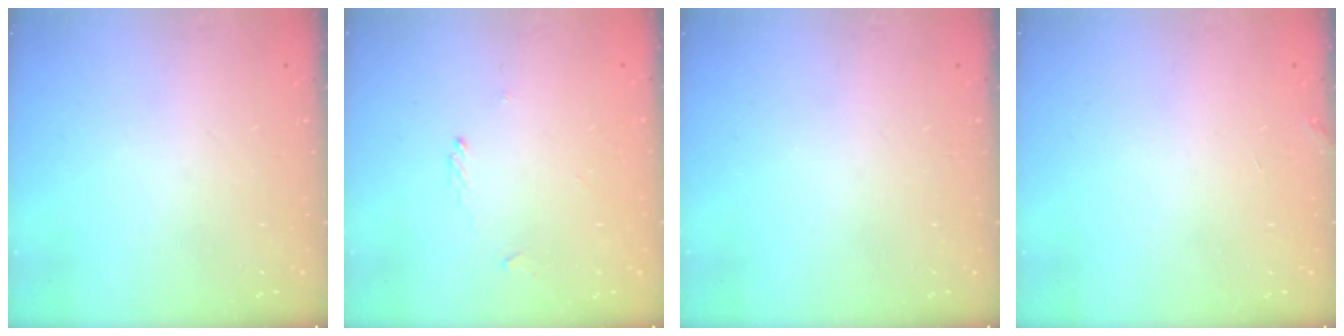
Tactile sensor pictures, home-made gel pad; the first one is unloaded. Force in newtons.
{"total": 1.4, "press": 1.3, "slide": 0.2}
{"total": 0.0}
{"total": 2.3, "press": 2.3, "slide": 0.1}